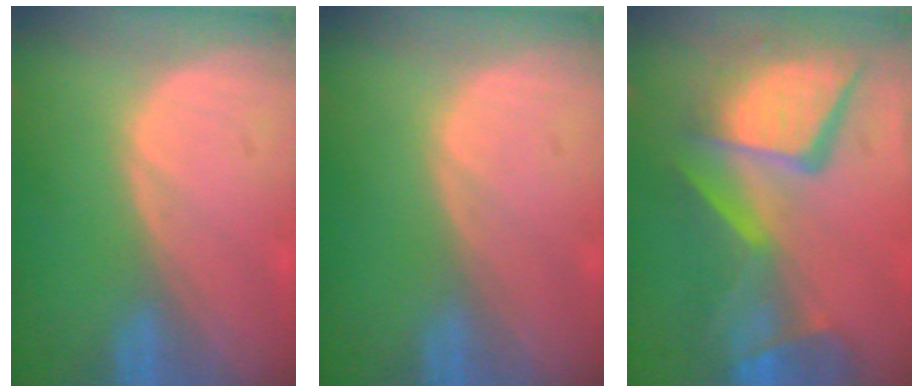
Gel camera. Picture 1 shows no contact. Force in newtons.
{"total": 0.0}
{"total": 13.8, "press": 11.2, "slide": 8.0}